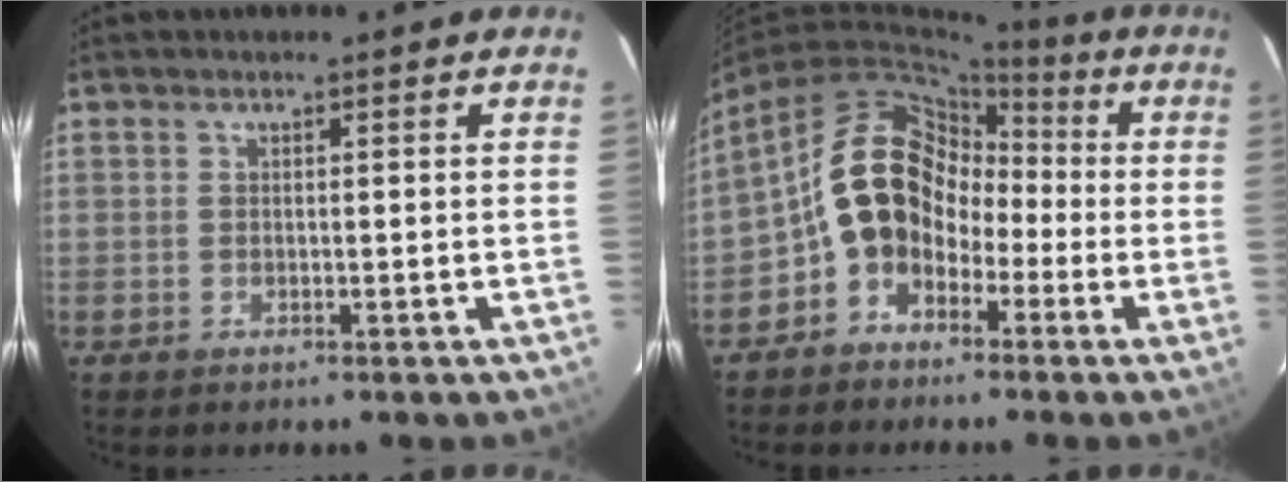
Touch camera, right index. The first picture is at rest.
{"total": 11.2, "force": [-3.0, 9.2, 5.5], "torque": [-0.098, 0.028, -0.056]}